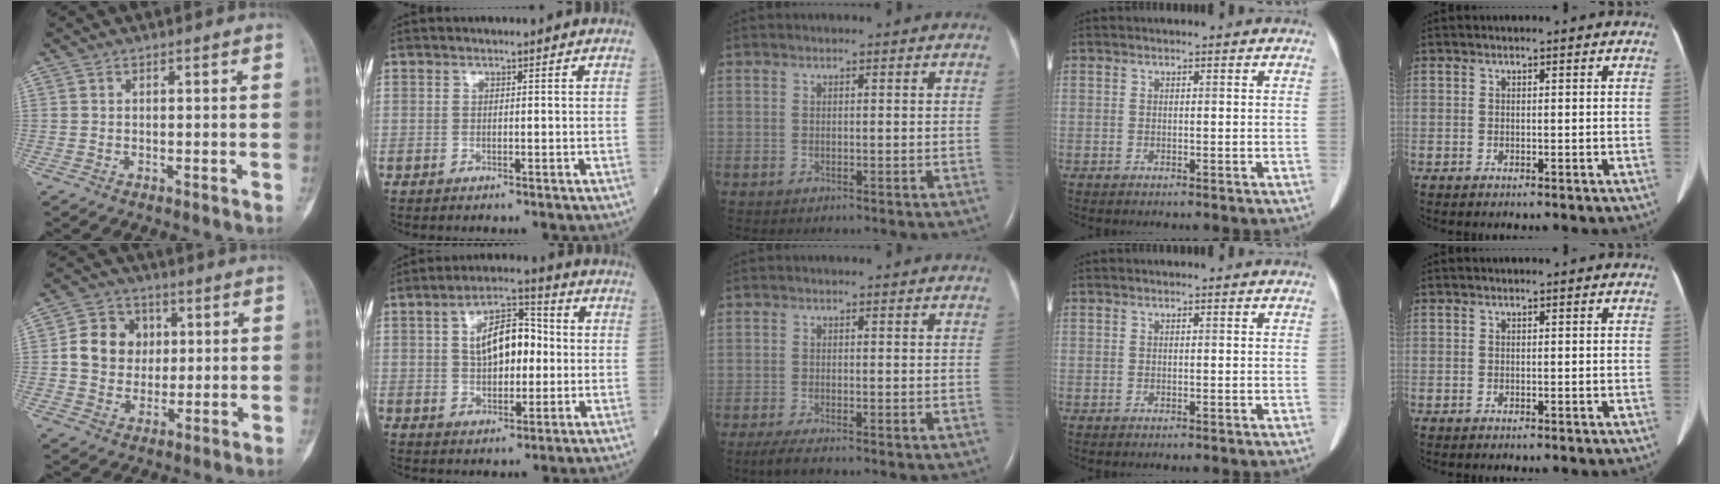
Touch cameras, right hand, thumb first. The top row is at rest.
{"thumb": {"total": 10.2, "force": [1.5, 8.9, 4.8], "torque": [-0.041, 0.003, 0.023]}, "index": {"total": 9.7, "force": [0.9, 4.8, 8.3], "torque": [-0.144, 0.023, 0.017]}, "middle": {"total": 2.3, "force": [-1.7, 0.1, 1.5], "torque": [-0.042, -0.010, -0.034]}}